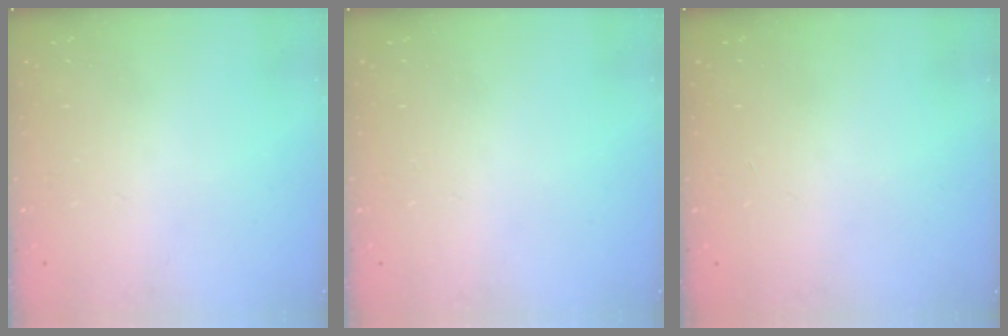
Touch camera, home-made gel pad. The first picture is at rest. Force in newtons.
{"total": 0.0}
{"total": 0.0}